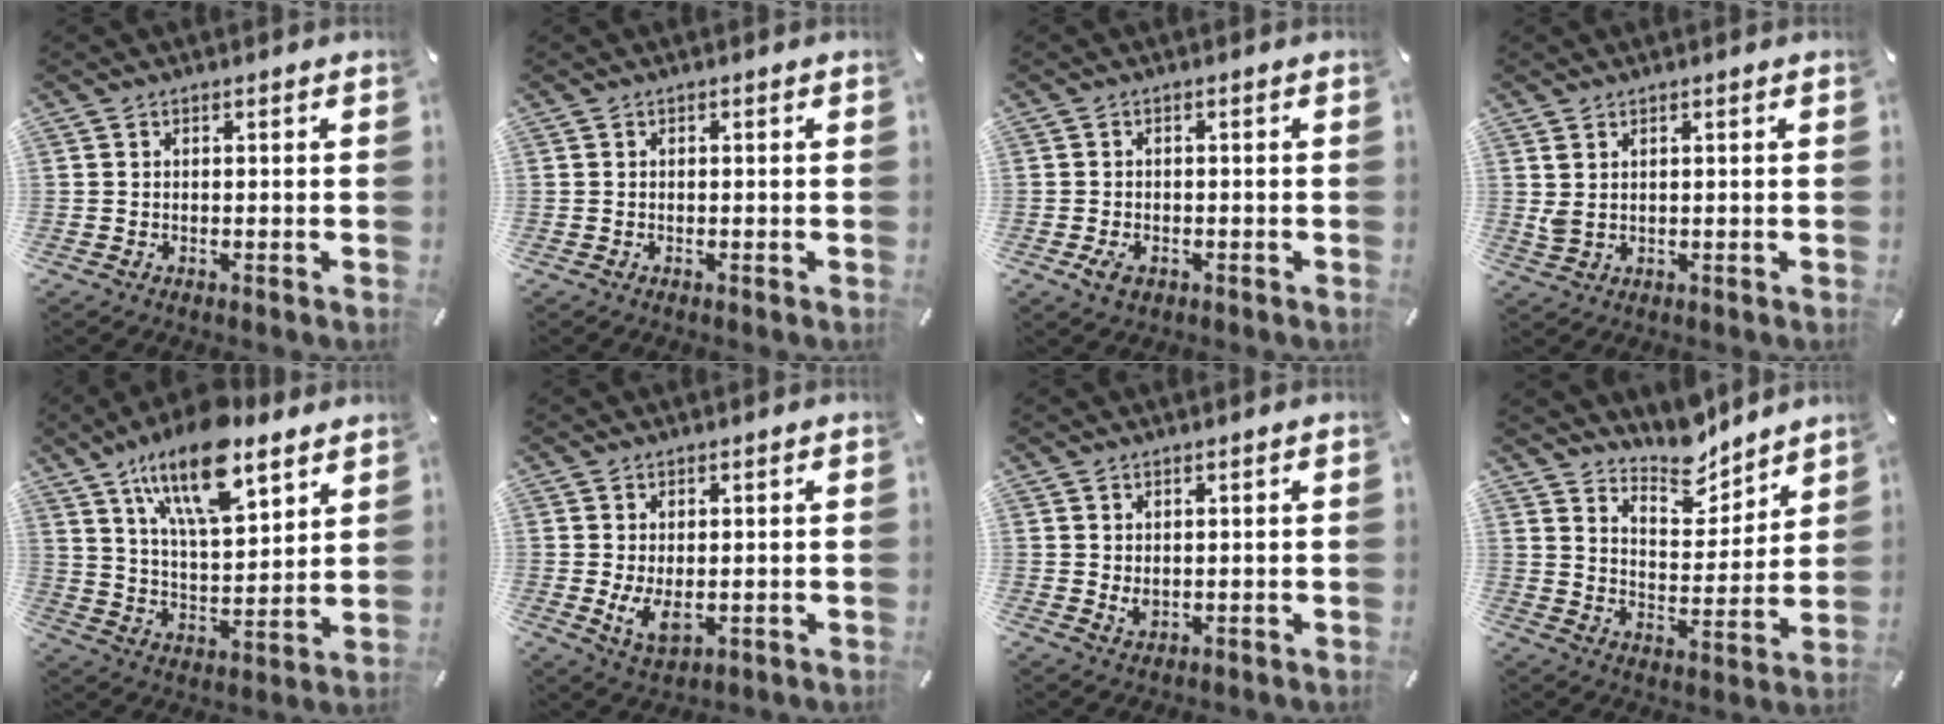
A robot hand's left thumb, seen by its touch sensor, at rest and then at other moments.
{"total": 0.0}
{"total": 2.7, "force": [-1.2, 1.9, 1.6], "torque": [-0.041, -0.001, -0.024]}
{"total": 2.2, "force": [1.1, 1.0, 1.6], "torque": [-0.032, 0.001, 0.019]}
{"total": 18.7, "force": [12.6, 7.5, 11.6], "torque": [-0.206, -0.058, 0.216]}
{"total": 5.8, "force": [0.1, 3.2, 4.8], "torque": [-0.096, -0.010, -0.003]}
{"total": 2.1, "force": [0.9, 1.4, 1.3], "torque": [-0.032, -0.002, 0.014]}
{"total": 10.5, "force": [9.8, 3.7, 1.0], "torque": [-0.019, -0.093, 0.183]}